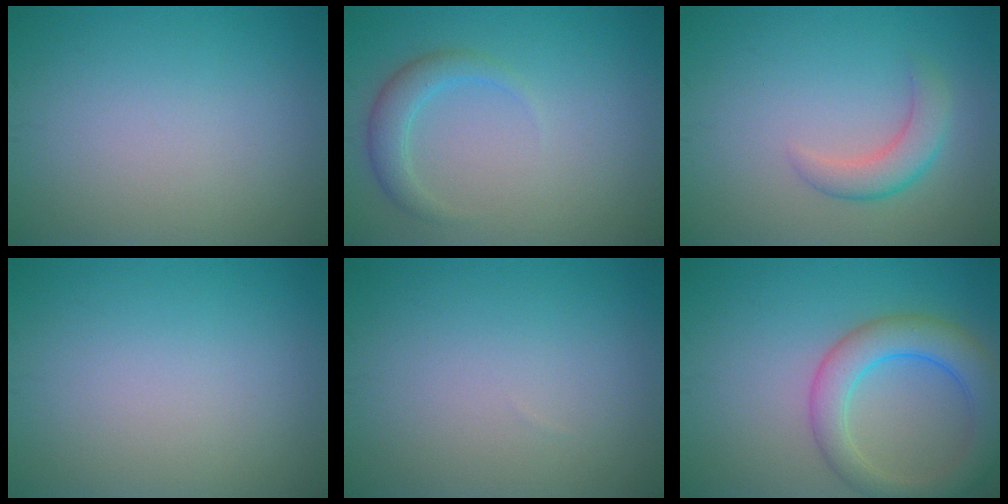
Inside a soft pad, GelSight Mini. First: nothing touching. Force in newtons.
{"total": 2.4, "press": 2.4, "slide": 0.1}
{"total": 2.8, "press": 2.8, "slide": 0.2}
{"total": 0.0}
{"total": 0.0}
{"total": 5.7, "press": 5.7, "slide": 0.3}